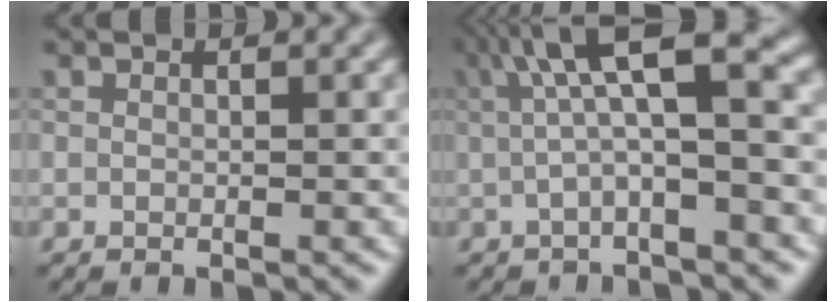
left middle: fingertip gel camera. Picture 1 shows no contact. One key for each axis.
{"total": 7.2, "fx": 1.2, "fy": 1.7, "fz": 6.9, "tx": -0.118, "ty": 0.026, "tz": 0.010}